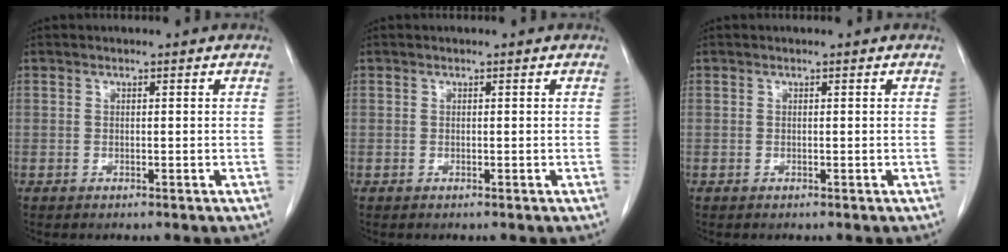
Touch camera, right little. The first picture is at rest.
{"total": 0.0}
{"total": 0.0}